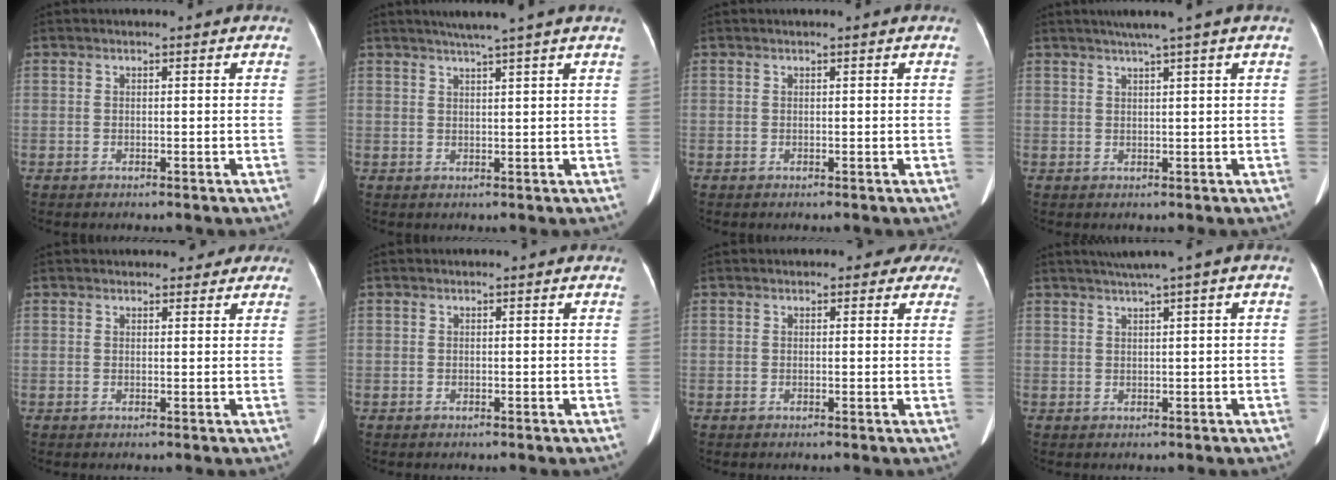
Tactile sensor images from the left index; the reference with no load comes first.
{"total": 4.9, "force": [3.8, -1.3, 2.8], "torque": [-0.042, 0.010, 0.060]}
{"total": 0.0}
{"total": 3.9, "force": [2.7, -1.2, 2.6], "torque": [-0.038, 0.007, 0.048]}
{"total": 4.5, "force": [3.8, 2.0, 1.3], "torque": [0.001, 0.012, 0.038]}
{"total": 0.0}
{"total": 3.8, "force": [3.0, 2.2, 0.9], "torque": [0.014, -0.002, 0.016]}
{"total": 4.4, "force": [2.3, -0.6, 3.7], "torque": [-0.066, 0.020, 0.042]}